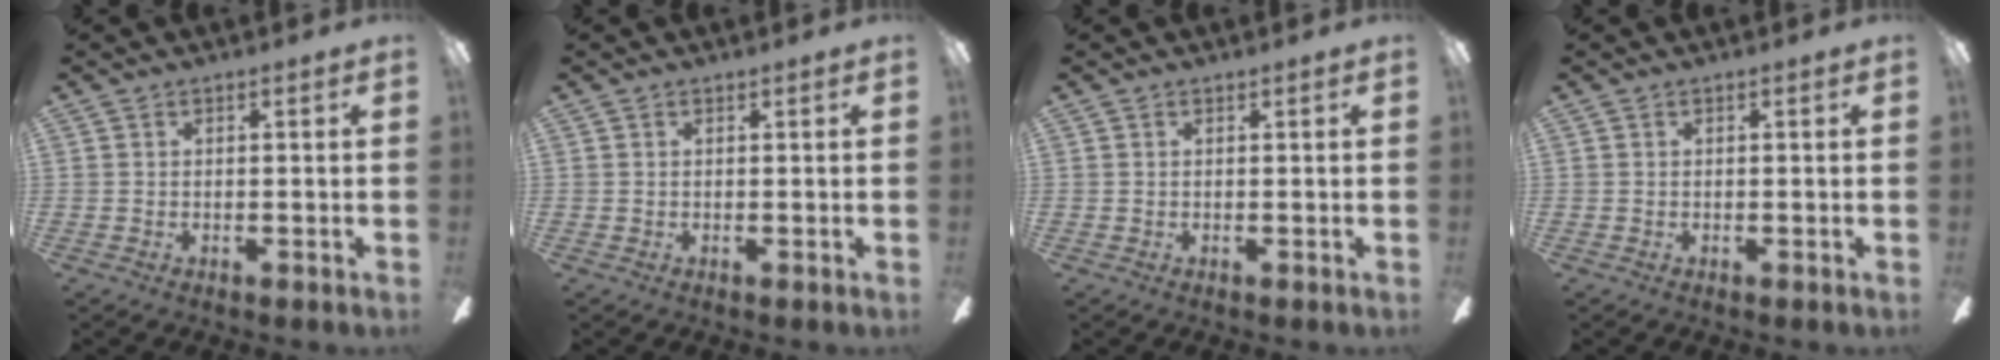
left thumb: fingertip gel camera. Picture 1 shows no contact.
{"total": 0.0}
{"total": 0.0}
{"total": 0.0}